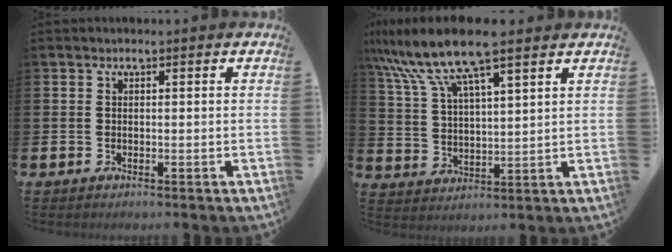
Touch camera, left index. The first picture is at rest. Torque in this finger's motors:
{"motor_torque": [0.87, -0.79, 1.05, 0.21]}